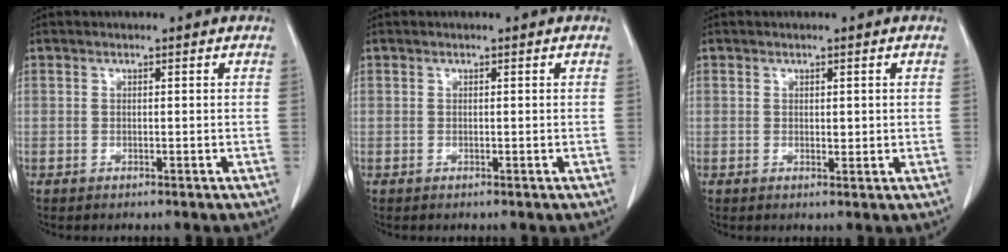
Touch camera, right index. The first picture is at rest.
{"total": 0.0}
{"total": 1.4, "force": [0.4, 0.9, 1.0], "torque": [-0.009, -0.005, 0.008]}